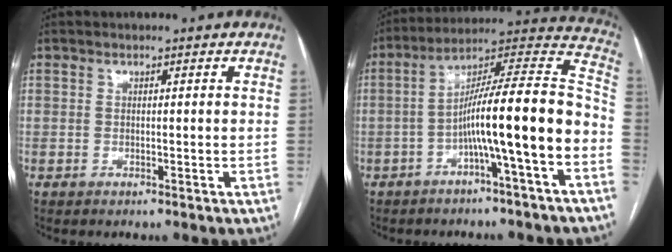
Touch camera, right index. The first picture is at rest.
{"total": 16.2, "force": [-5.0, -0.2, 15.4], "torque": [-0.238, 0.036, -0.082]}